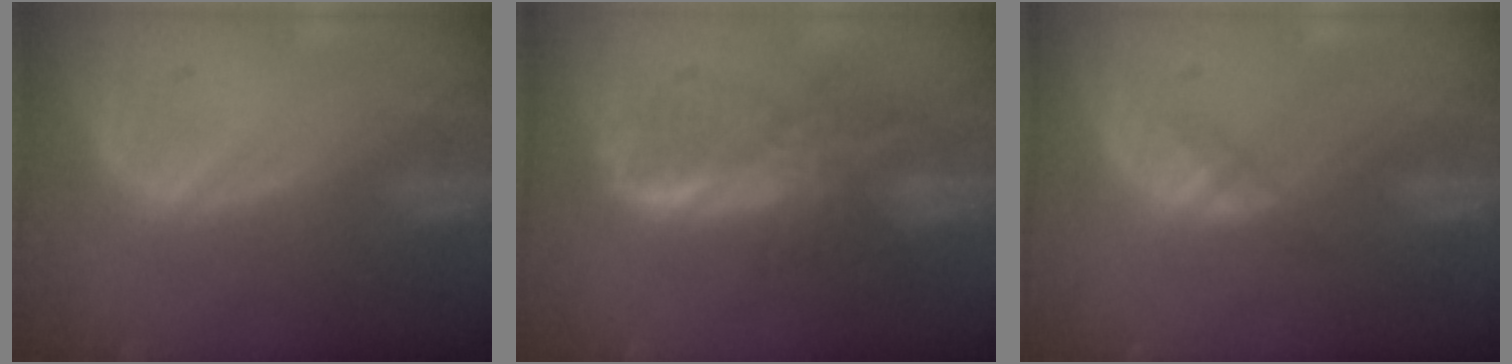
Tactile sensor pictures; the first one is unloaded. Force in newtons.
{"total": 6.8, "press": 6.4, "slide": 2.3}
{"total": 1.3, "press": 1.3, "slide": 0.2}